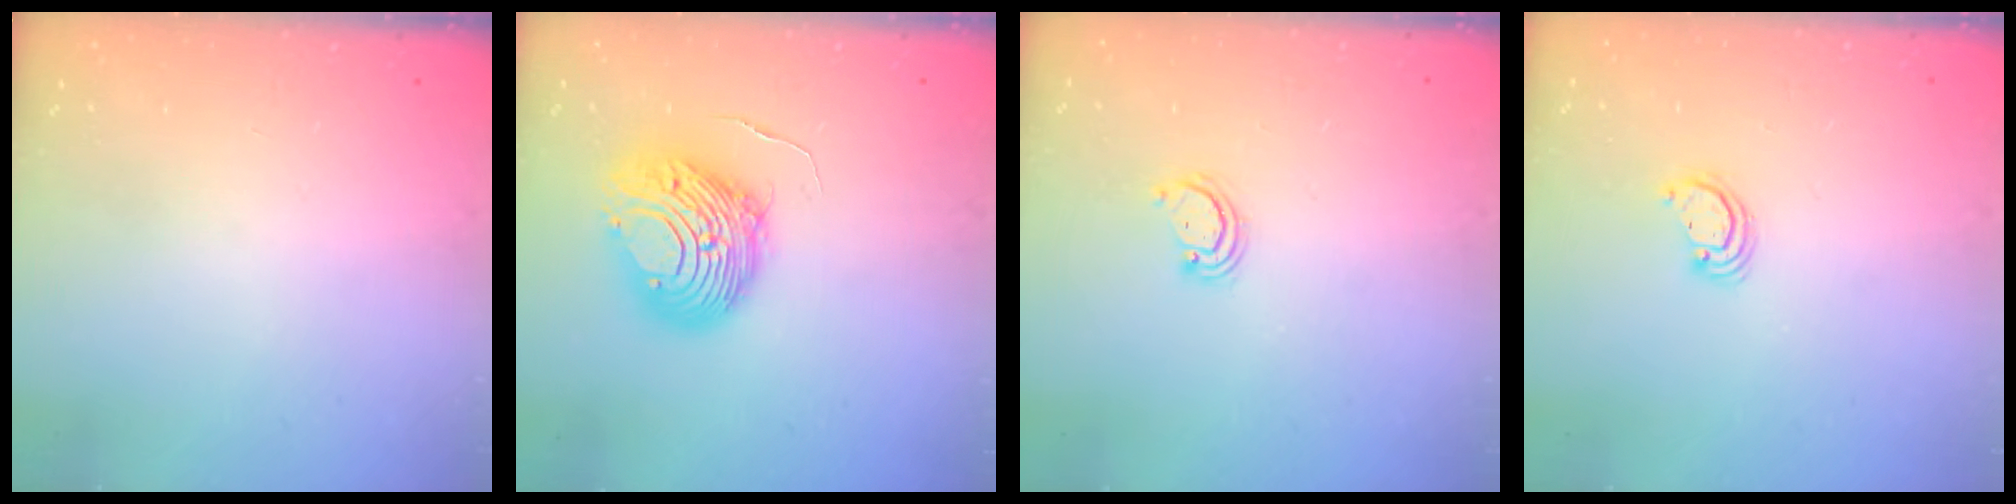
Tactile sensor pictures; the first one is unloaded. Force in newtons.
{"total": 10.6, "press": 10.5, "slide": 1.4}
{"total": 2.5, "press": 2.4, "slide": 0.2}
{"total": 2.8, "press": 2.8, "slide": 0.2}